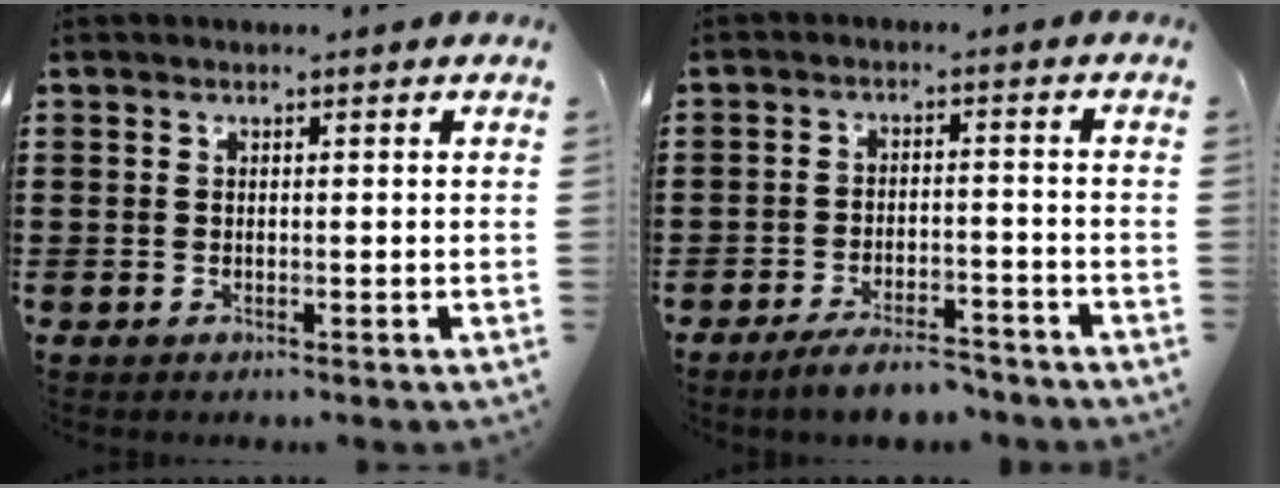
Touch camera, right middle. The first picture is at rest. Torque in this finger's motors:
{"motor_torque": [2.14, 0.00, 0.14, 0.10]}